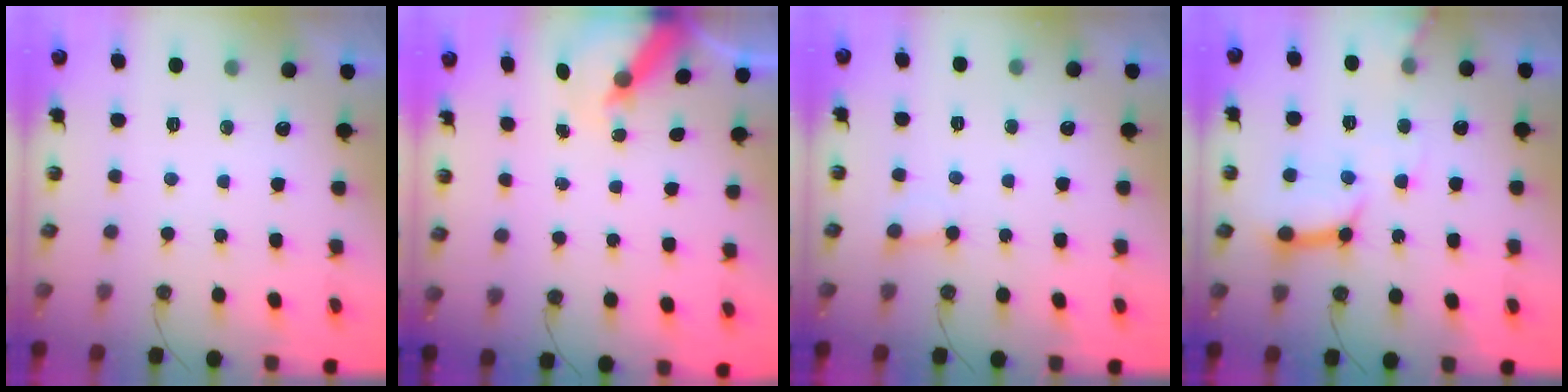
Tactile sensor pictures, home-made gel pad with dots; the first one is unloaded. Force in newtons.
{"total": 6.9, "press": 6.8, "slide": 0.7}
{"total": 3.7, "press": 3.7, "slide": 0.3}
{"total": 12.2, "press": 12.2, "slide": 1.2}